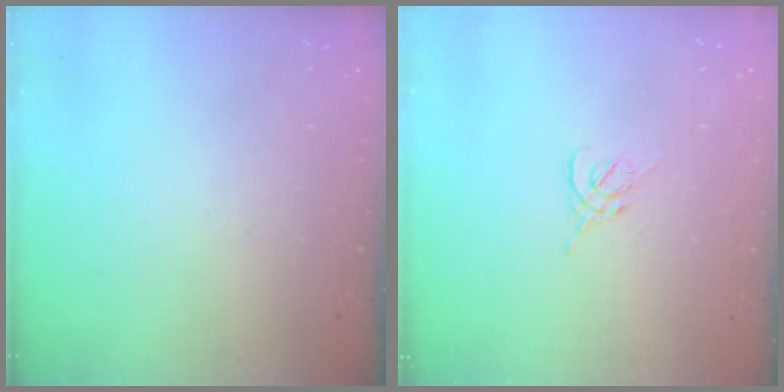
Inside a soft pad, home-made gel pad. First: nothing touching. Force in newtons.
{"total": 1.2, "press": 1.1, "slide": 0.5}